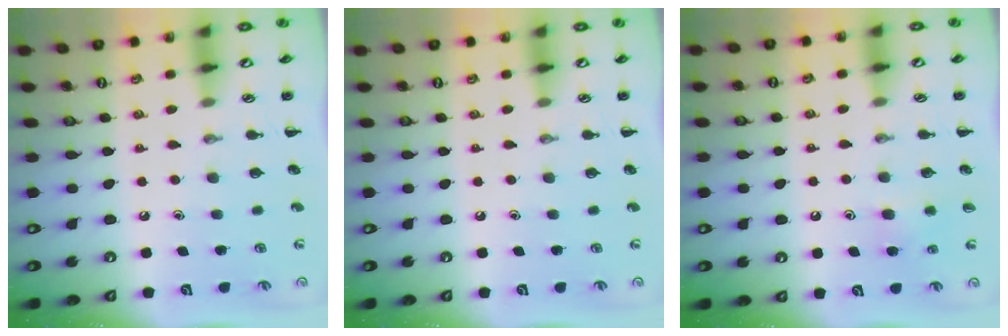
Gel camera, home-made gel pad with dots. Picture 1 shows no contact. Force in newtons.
{"total": 0.0}
{"total": 5.4, "press": 5.1, "slide": 1.6}